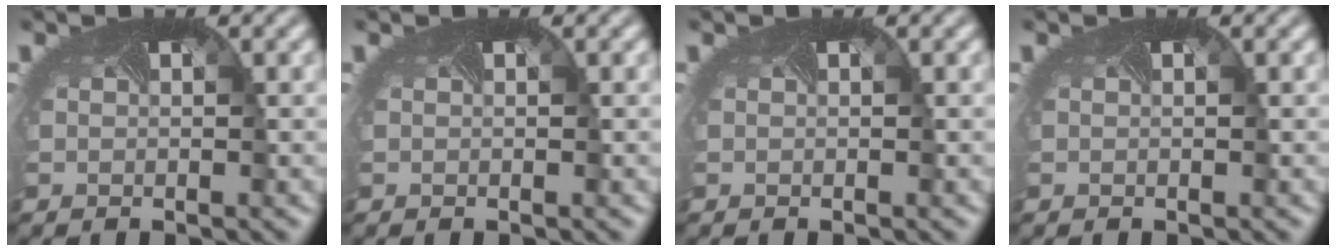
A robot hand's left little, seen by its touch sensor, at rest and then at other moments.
{"total": 0.0}
{"total": 0.0}
{"total": 0.0}